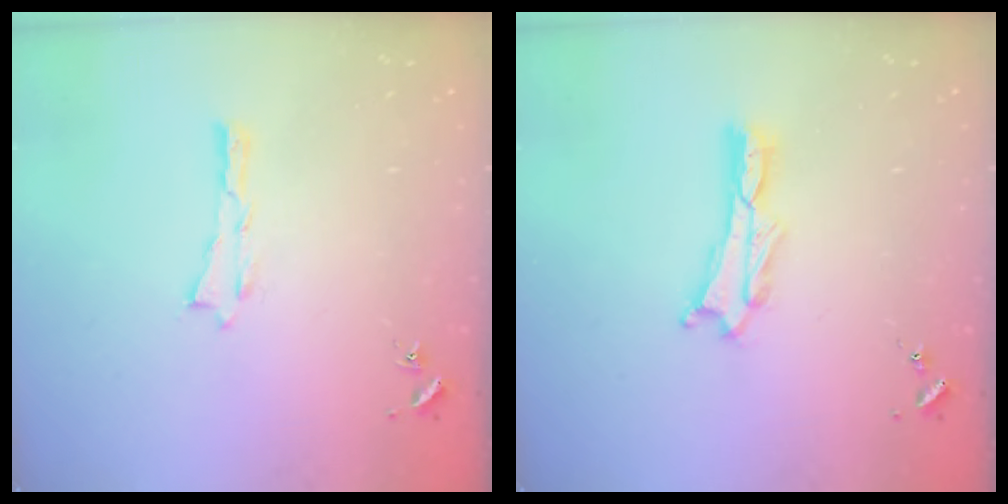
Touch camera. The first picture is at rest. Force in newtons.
{"total": 1.1, "press": 1.1, "slide": 0.2}